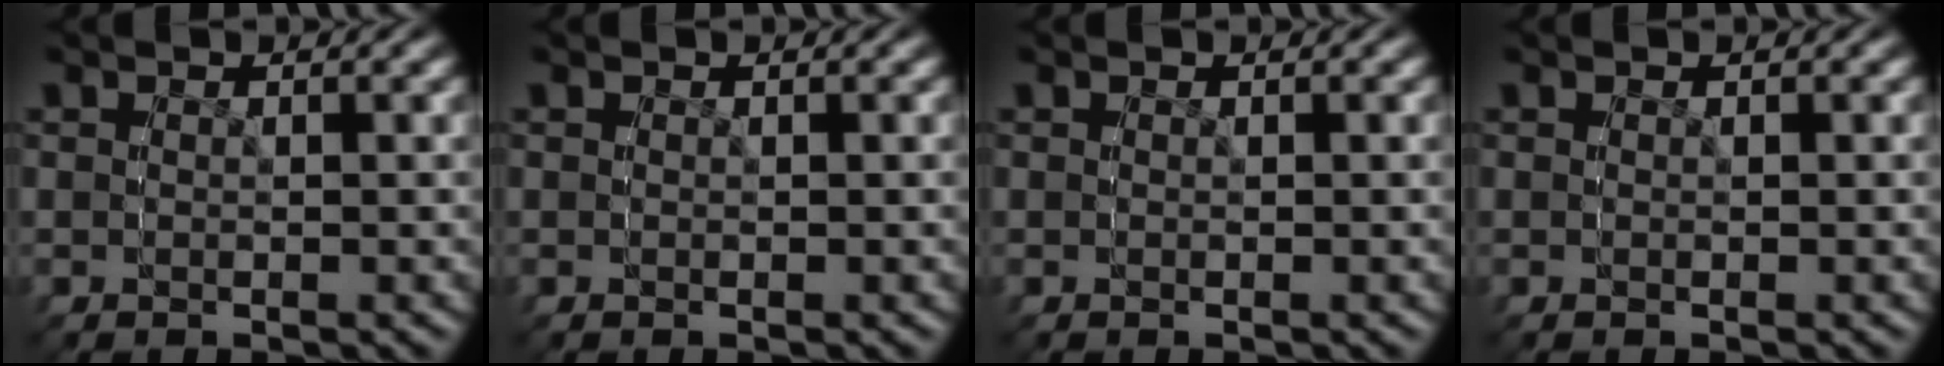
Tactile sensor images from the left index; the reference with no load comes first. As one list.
[{"total": 0.0}, {"total": 0.0}, {"total": 0.0}]